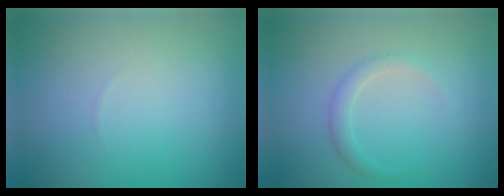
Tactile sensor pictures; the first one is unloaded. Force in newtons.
{"total": 1.5, "press": 1.5, "slide": 0.1}